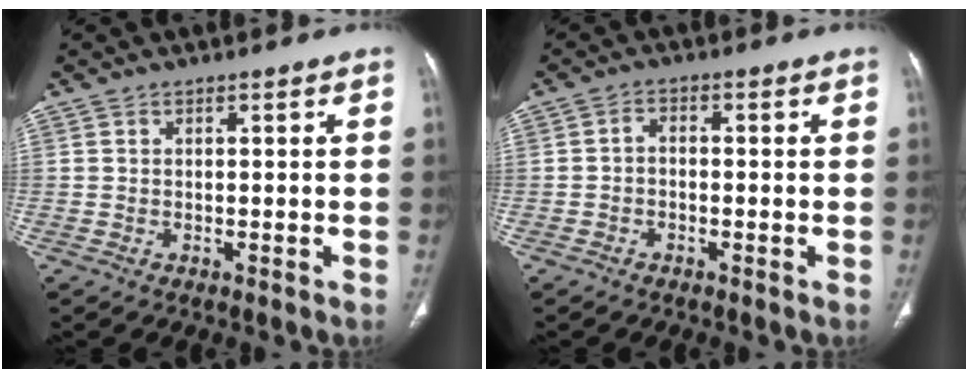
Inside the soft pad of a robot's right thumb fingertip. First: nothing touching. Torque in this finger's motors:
{"motor_torque": [-0.28, -0.28, 0.04, 0.07, 0.05]}